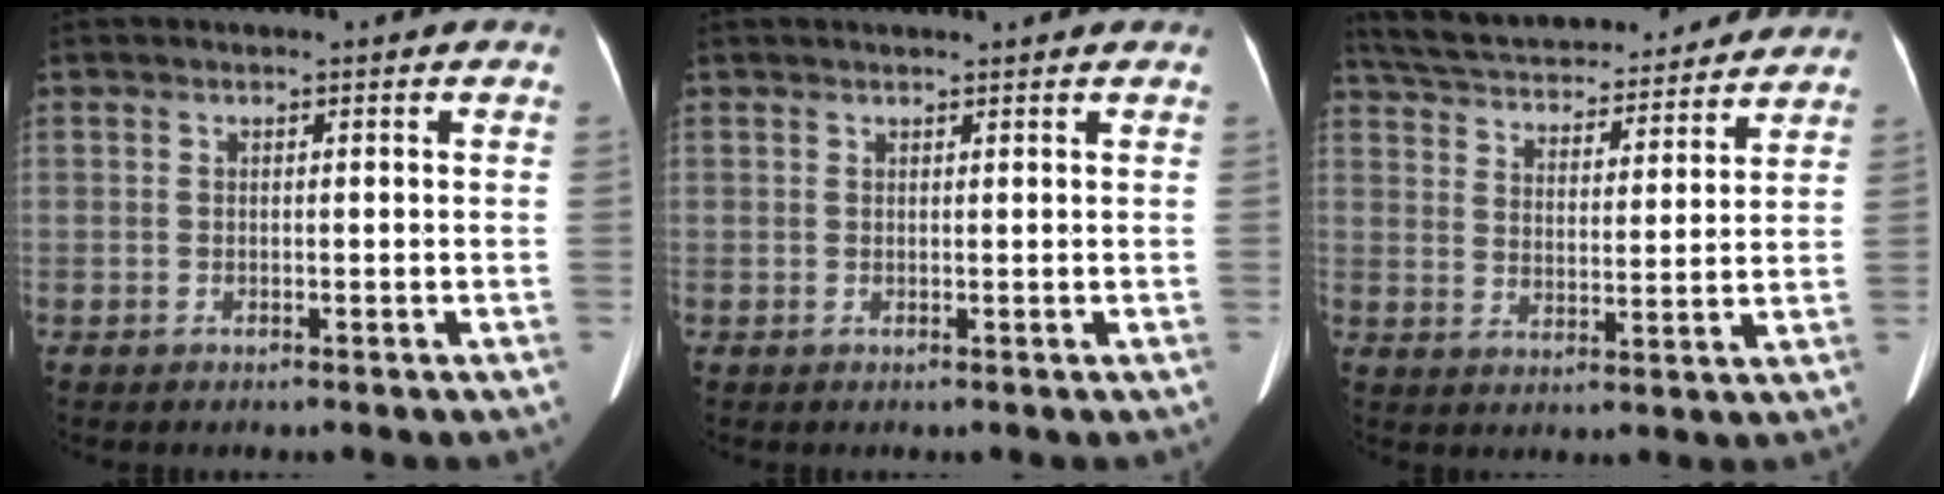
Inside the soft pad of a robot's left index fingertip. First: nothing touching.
{"total": 2.7, "force": [2.5, 0.3, 1.0], "torque": [-0.014, 0.020, 0.032]}
{"total": 22.2, "force": [20.2, 5.1, 7.6], "torque": [-0.146, 0.025, 0.287]}